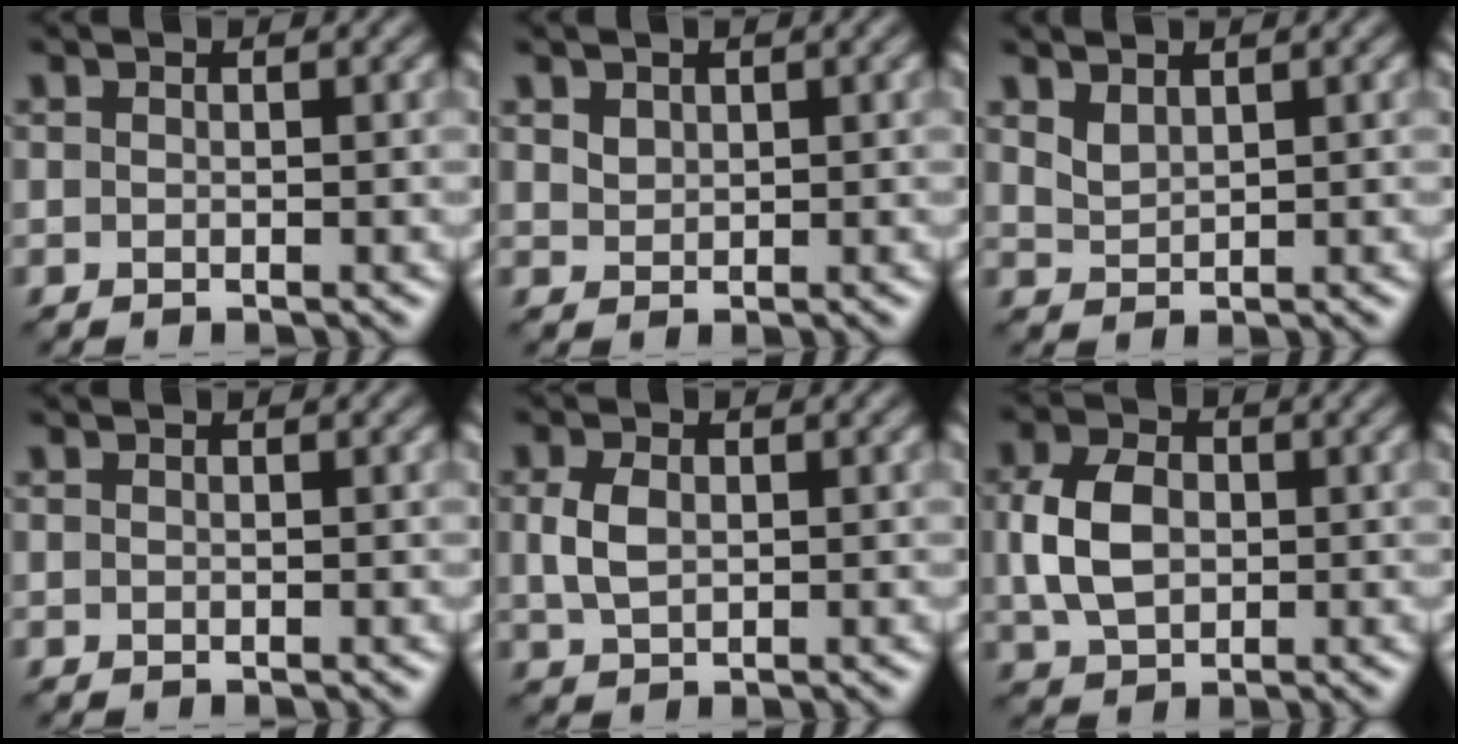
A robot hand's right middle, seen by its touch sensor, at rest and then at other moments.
{"total": 1.2, "force": [0.8, 0.8, 0.4], "torque": [-0.009, 0.000, 0.018]}
{"total": 1.5, "force": [1.2, 0.6, 0.7], "torque": [-0.019, -0.002, 0.029]}
{"total": 0.0}
{"total": 2.7, "force": [0.4, 1.8, 2.0], "torque": [-0.048, 0.001, 0.010]}
{"total": 5.3, "force": [0.2, 3.9, 3.6], "torque": [-0.080, 0.003, 0.003]}